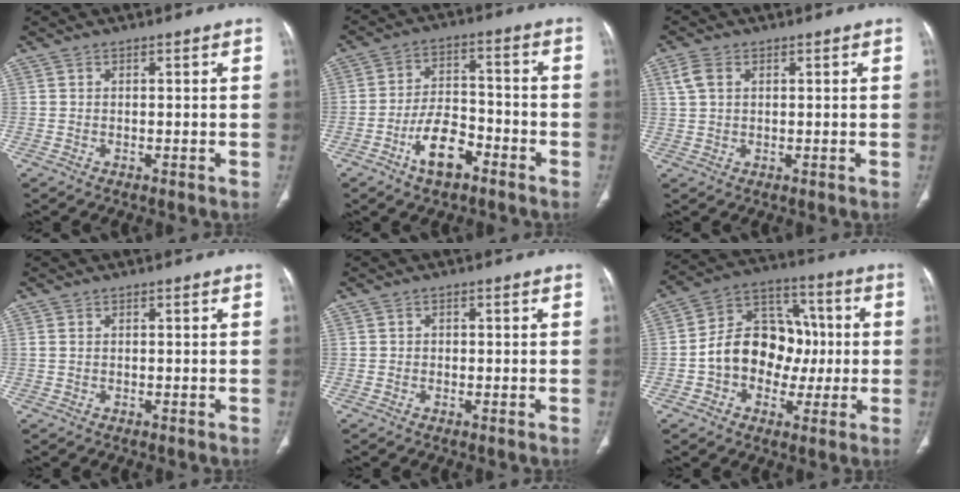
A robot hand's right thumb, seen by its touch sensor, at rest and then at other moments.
{"total": 9.6, "force": [-5.3, 4.8, 6.4], "torque": [-0.101, 0.038, -0.093]}
{"total": 3.5, "force": [1.2, 2.3, 2.3], "torque": [-0.057, 0.010, 0.028]}
{"total": 0.5, "force": [0.0, 0.4, 0.3], "torque": [-0.012, 0.002, 0.003]}
{"total": 0.7, "force": [-0.1, 0.7, 0.2], "torque": [0.003, 0.004, -0.003]}
{"total": 15.6, "force": [-1.3, 12.2, 9.6], "torque": [-0.111, 0.047, -0.025]}